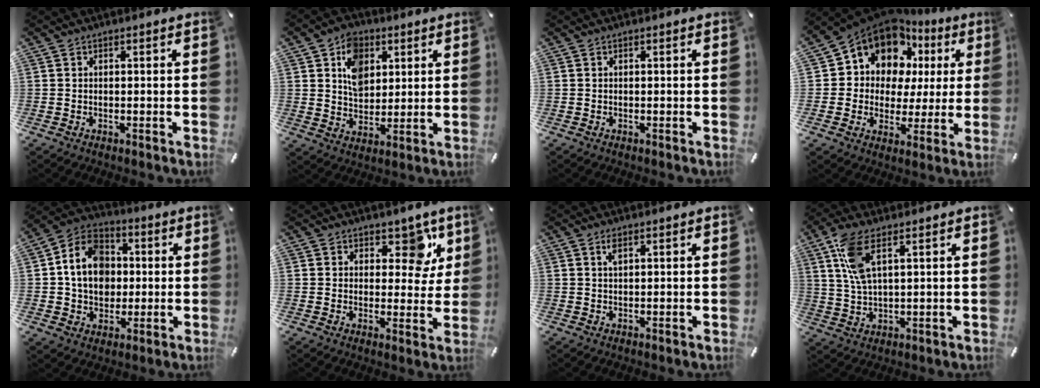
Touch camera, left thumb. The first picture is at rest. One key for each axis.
{"total": 9.4, "fx": 3.6, "fy": 7.5, "fz": 4.4, "tx": -0.067, "ty": 0.001, "tz": 0.064}
{"total": 0.0}
{"total": 13.0, "fx": 8.6, "fy": 9.0, "fz": 4.0, "tx": -0.085, "ty": -0.068, "tz": 0.159}
{"total": 12.8, "fx": 0.1, "fy": 10.9, "fz": 6.8, "tx": -0.144, "ty": 0.020, "tz": 0.000}
{"total": 9.5, "fx": 5.1, "fy": 5.9, "fz": 5.4, "tx": -0.050, "ty": -0.032, "tz": 0.085}
{"total": 1.7, "fx": 0.9, "fy": 0.4, "fz": 1.3, "tx": -0.029, "ty": 0.001, "tz": 0.016}
{"total": 8.4, "fx": 3.8, "fy": 3.4, "fz": 6.7, "tx": -0.145, "ty": 0.003, "tz": 0.069}